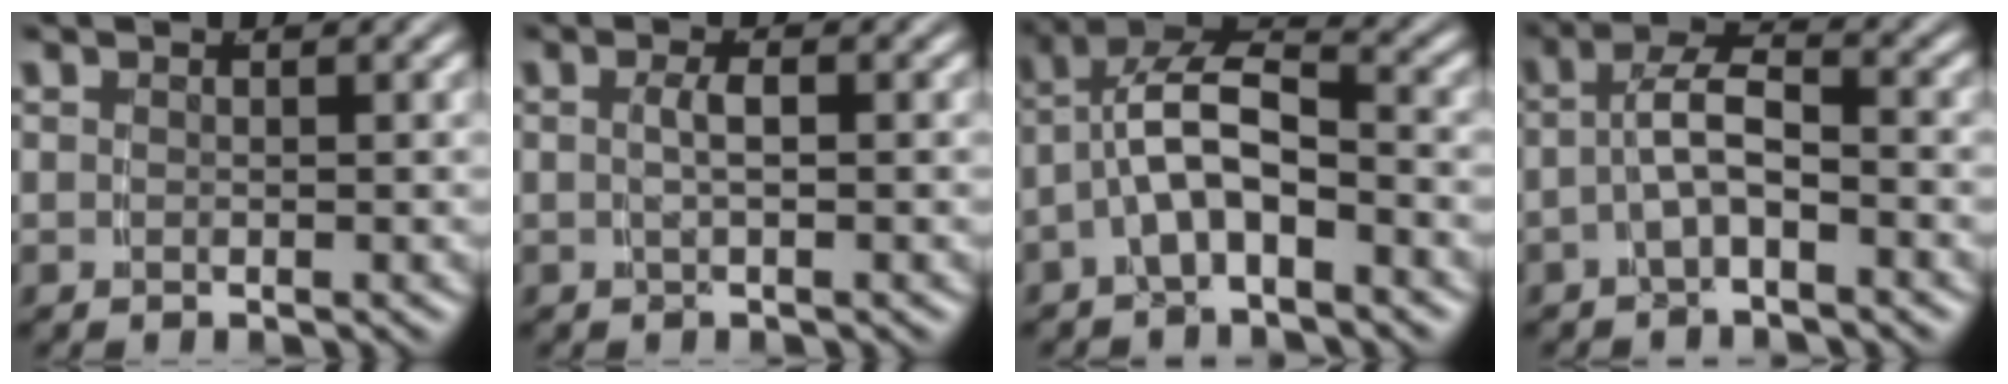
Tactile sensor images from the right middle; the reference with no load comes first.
{"total": 1.6, "force": [-0.4, -0.2, 1.5], "torque": [-0.027, 0.000, -0.003]}
{"total": 6.2, "force": [-1.1, 3.7, 4.8], "torque": [-0.098, -0.019, -0.016]}
{"total": 3.6, "force": [-1.2, 1.3, 3.1], "torque": [-0.057, 0.002, -0.024]}